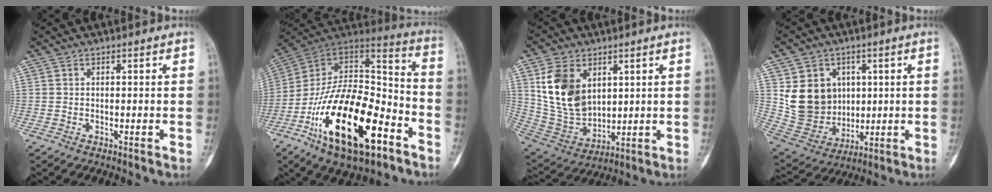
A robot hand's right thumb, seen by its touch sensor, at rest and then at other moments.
{"total": 28.1, "force": [-12.6, 12.7, 21.7], "torque": [-0.388, 0.066, -0.209]}
{"total": 15.0, "force": [5.1, 10.1, 9.8], "torque": [-0.167, -0.023, 0.120]}
{"total": 14.0, "force": [3.1, 12.0, 6.5], "torque": [-0.082, -0.012, 0.085]}